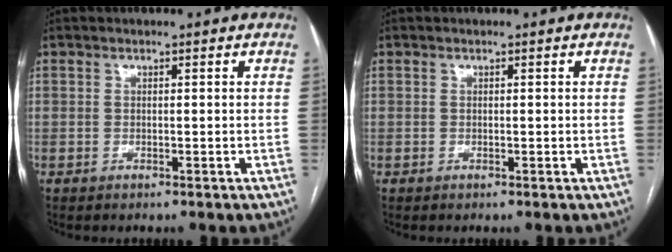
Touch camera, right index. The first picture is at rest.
{"total": 0.0}